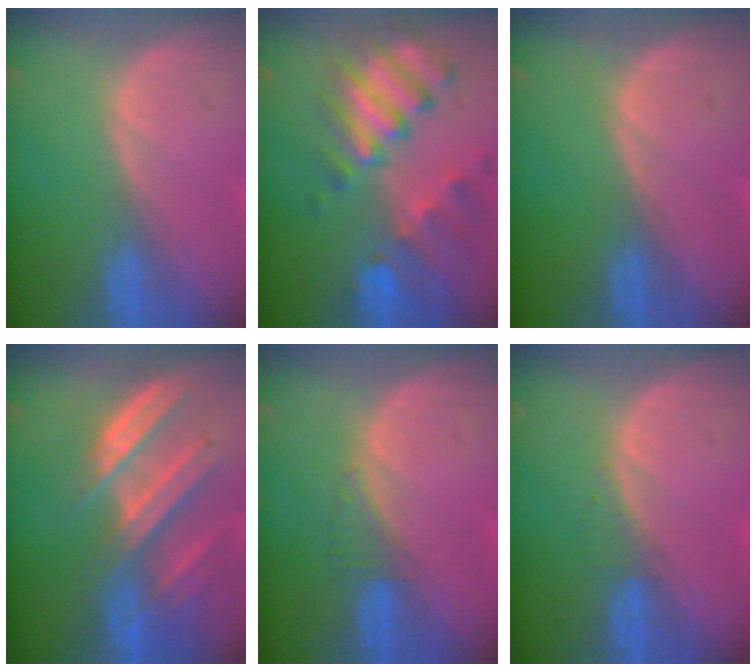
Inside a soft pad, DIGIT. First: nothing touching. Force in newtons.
{"total": 10.3, "press": 9.0, "slide": 5.1}
{"total": 0.0}
{"total": 9.3, "press": 8.3, "slide": 4.4}
{"total": 1.9, "press": 1.8, "slide": 0.7}
{"total": 1.2, "press": 1.1, "slide": 0.4}